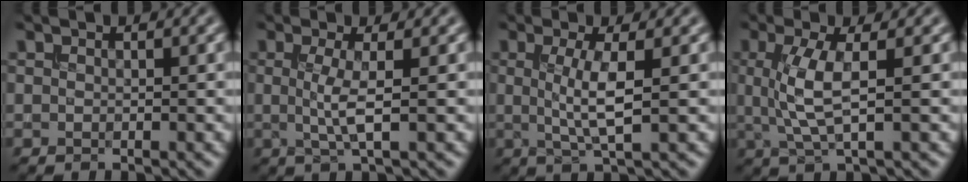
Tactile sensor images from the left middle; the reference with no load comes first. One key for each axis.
{"total": 2.7, "fx": -0.1, "fy": 0.3, "fz": 2.6, "tx": -0.056, "ty": -0.003, "tz": -0.002}
{"total": 3.6, "fx": 0.2, "fy": 0.6, "fz": 3.6, "tx": -0.071, "ty": -0.004, "tz": 0.006}
{"total": 4.0, "fx": 0.4, "fy": 0.9, "fz": 3.9, "tx": -0.089, "ty": 0.000, "tz": 0.013}